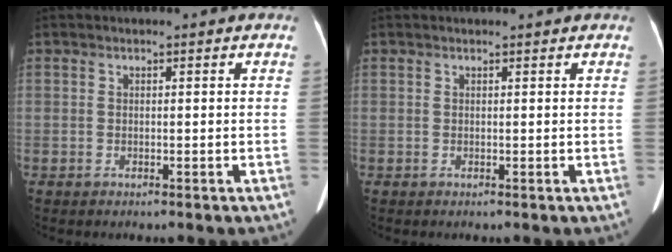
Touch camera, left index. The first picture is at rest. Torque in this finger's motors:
{"motor_torque": [0.20, -0.19, 0.00, 0.02]}